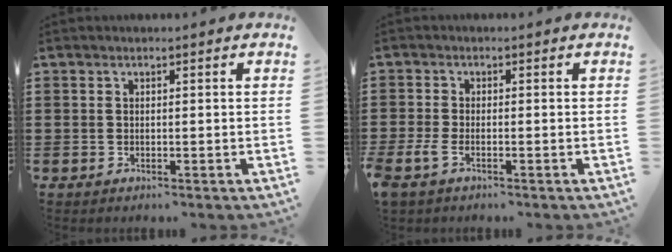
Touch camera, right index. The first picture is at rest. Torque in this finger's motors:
{"motor_torque": [1.85, 0.29, 0.18, 0.13]}